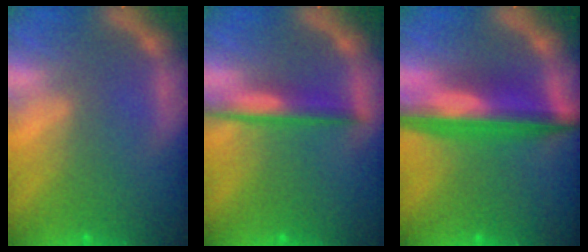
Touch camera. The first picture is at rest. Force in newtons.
{"total": 3.5}
{"total": 7.5}